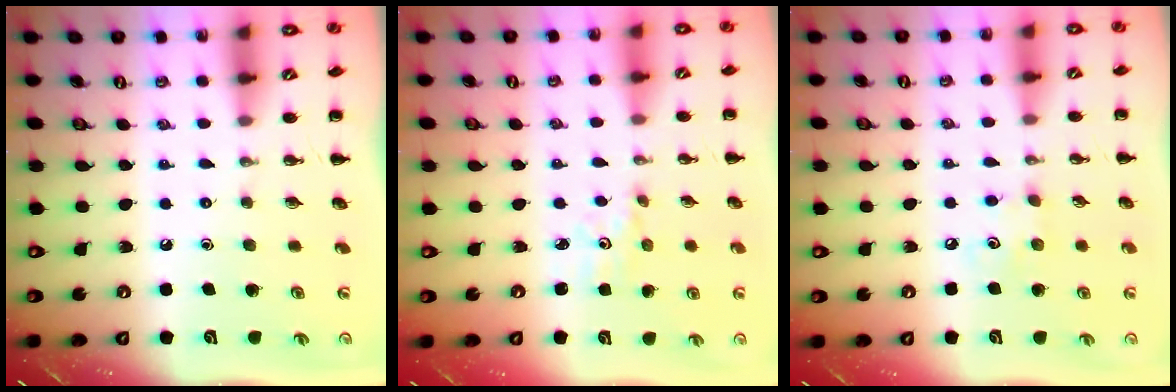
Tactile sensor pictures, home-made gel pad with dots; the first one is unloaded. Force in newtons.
{"total": 2.4, "press": 2.3, "slide": 0.7}
{"total": 3.6, "press": 3.5, "slide": 0.9}